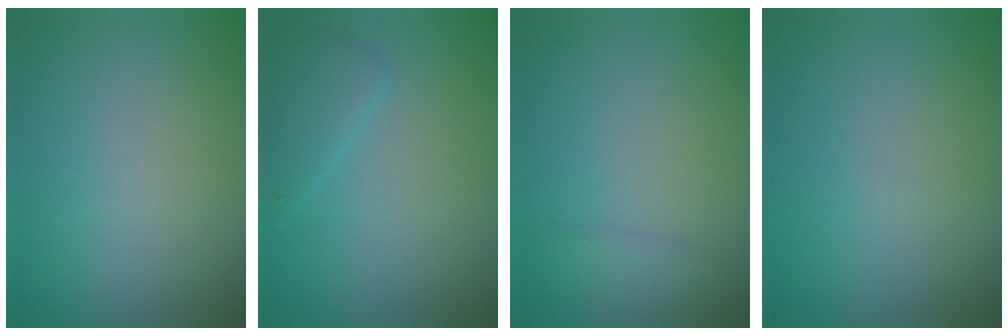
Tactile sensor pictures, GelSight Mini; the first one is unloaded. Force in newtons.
{"total": 2.1, "press": 2.0, "slide": 0.2}
{"total": 1.3, "press": 1.3, "slide": 0.0}
{"total": 0.0}